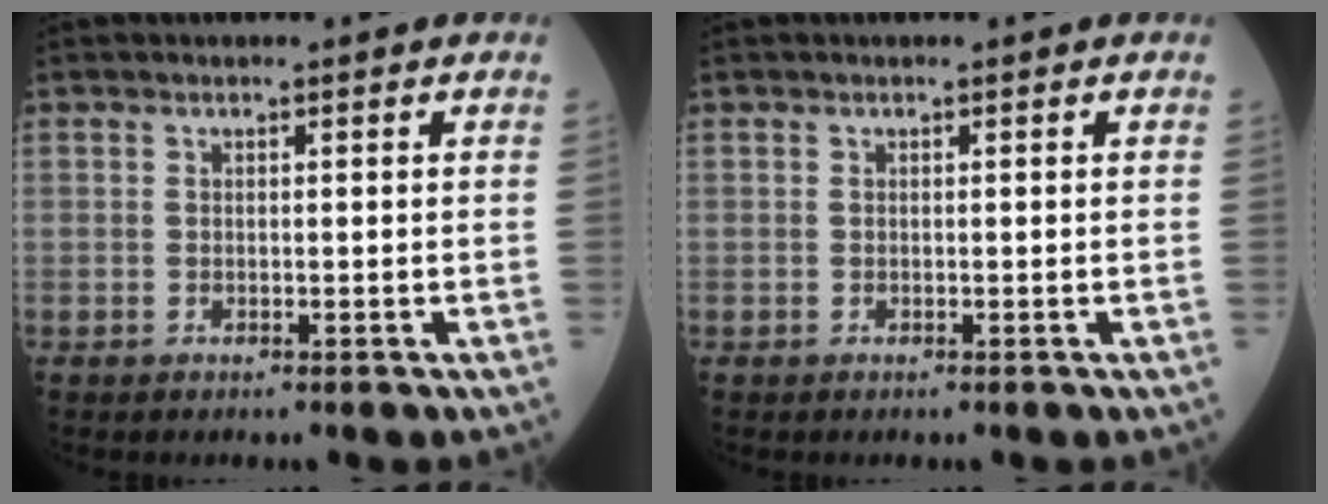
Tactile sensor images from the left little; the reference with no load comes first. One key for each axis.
{"total": 0.0}